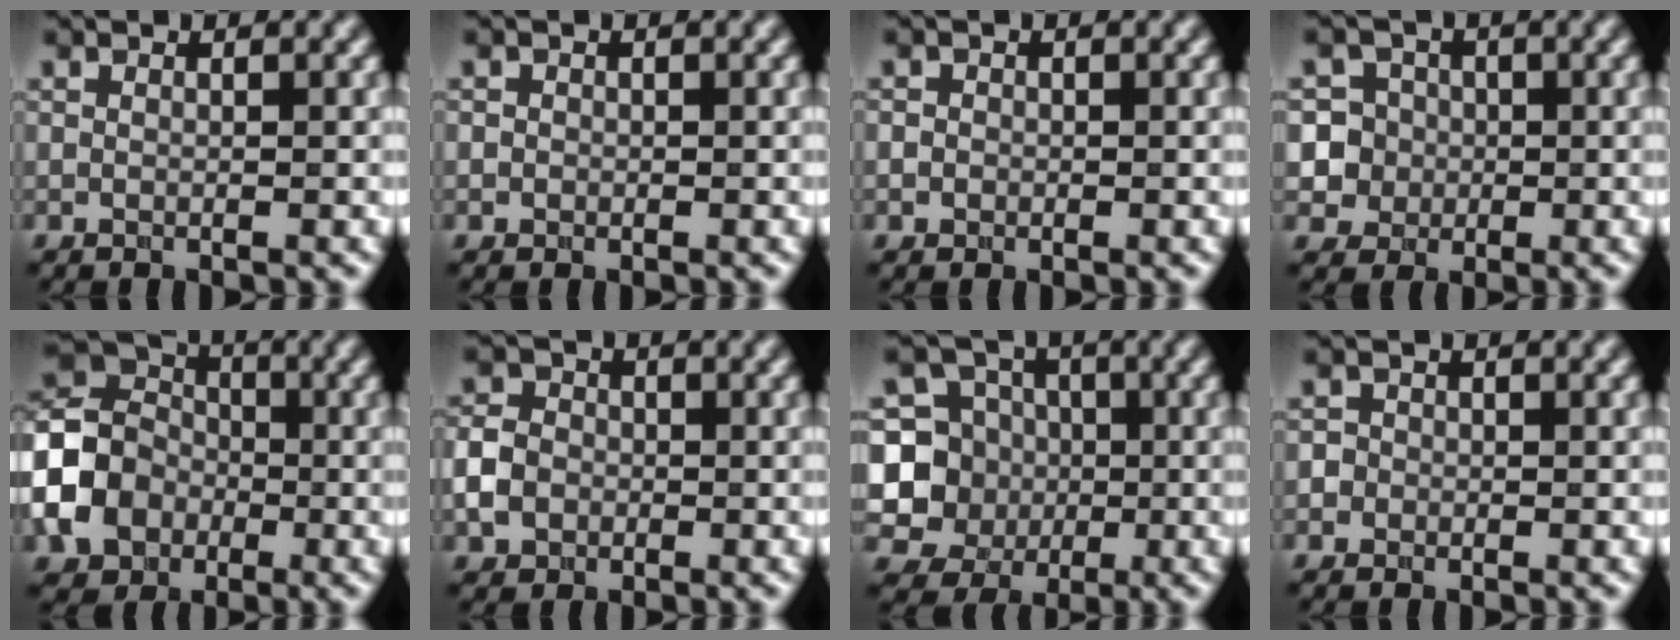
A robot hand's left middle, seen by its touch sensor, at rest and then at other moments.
{"total": 0.6, "force": [0.0, 0.6, 0.1], "torque": [0.005, -0.005, -0.001]}
{"total": 1.0, "force": [0.0, 1.0, 0.2], "torque": [0.007, -0.003, -0.005]}
{"total": 5.6, "force": [0.1, 5.5, 1.2], "torque": [-0.003, 0.028, -0.007]}
{"total": 8.0, "force": [-2.2, 6.7, 3.9], "torque": [-0.087, 0.000, -0.052]}
{"total": 3.1, "force": [-0.8, 2.7, 1.3], "torque": [-0.021, 0.003, -0.020]}
{"total": 8.1, "force": [-0.3, 7.7, 2.4], "torque": [-0.054, 0.028, -0.032]}
{"total": 1.5, "force": [0.0, 1.4, 0.4], "torque": [0.009, 0.004, -0.012]}